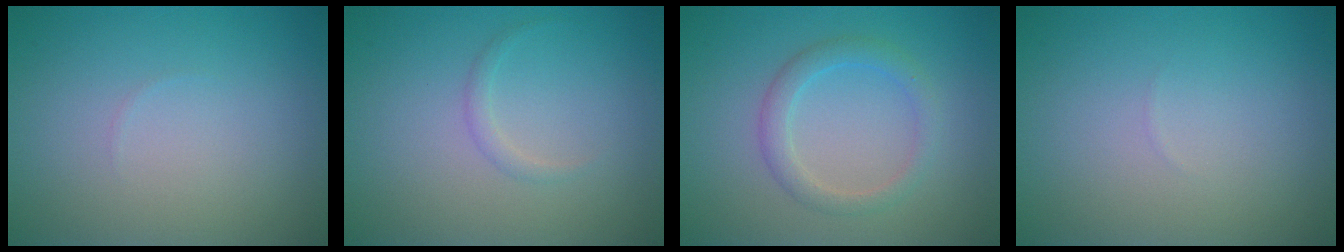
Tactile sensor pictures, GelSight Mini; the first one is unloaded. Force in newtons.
{"total": 0.8, "press": 0.8, "slide": 0.0}
{"total": 2.3, "press": 2.3, "slide": 0.1}
{"total": 0.0}